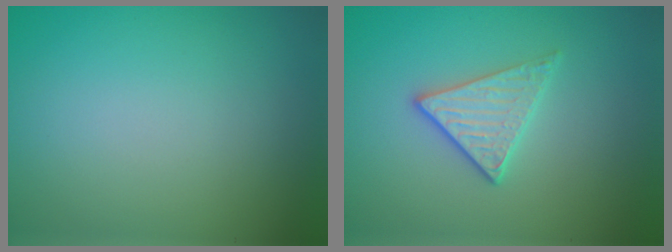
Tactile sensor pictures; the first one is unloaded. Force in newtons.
{"total": 2.3, "press": 2.0, "slide": 1.0}